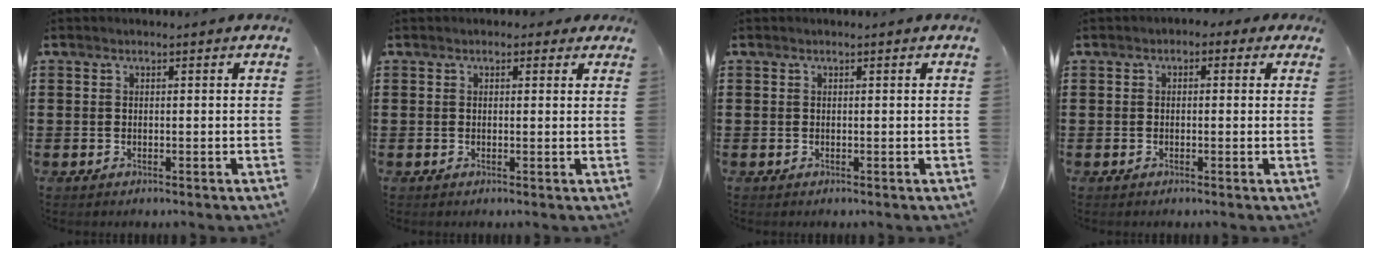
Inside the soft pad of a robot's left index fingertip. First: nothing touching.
{"total": 1.1, "force": [0.5, 0.8, 0.6], "torque": [-0.006, 0.005, 0.006]}
{"total": 0.0}
{"total": 1.3, "force": [-0.6, 0.9, 0.7], "torque": [-0.017, 0.004, -0.014]}